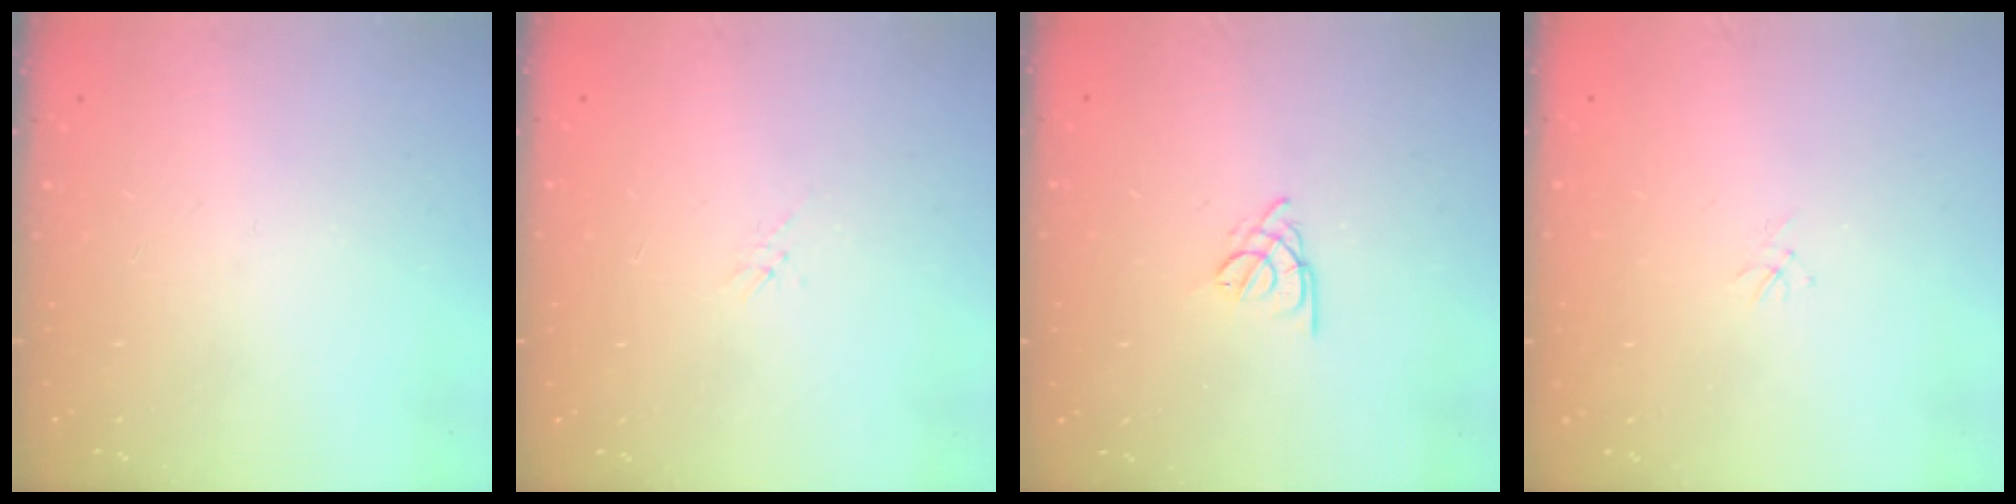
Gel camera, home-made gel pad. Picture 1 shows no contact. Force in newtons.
{"total": 0.5, "press": 0.5, "slide": 0.2}
{"total": 2.5, "press": 2.5, "slide": 0.7}
{"total": 1.1, "press": 1.0, "slide": 0.3}